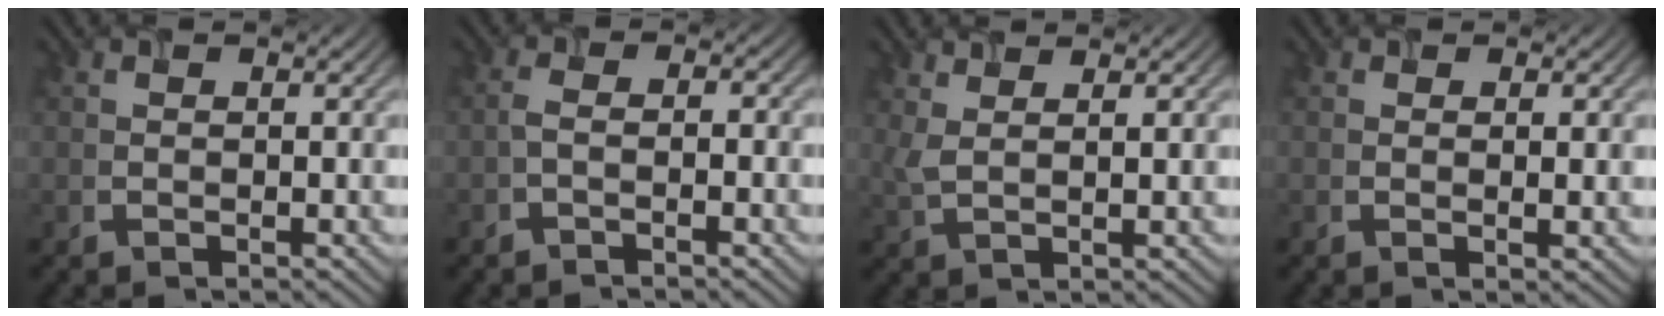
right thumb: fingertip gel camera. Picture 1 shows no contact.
{"total": 1.8, "force": [-1.5, 0.4, 0.9], "torque": [-0.024, 0.001, -0.027]}
{"total": 2.4, "force": [1.6, 0.7, 1.7], "torque": [-0.041, 0.002, 0.040]}
{"total": 0.9, "force": [0.1, 0.2, 0.8], "torque": [-0.012, -0.004, 0.009]}